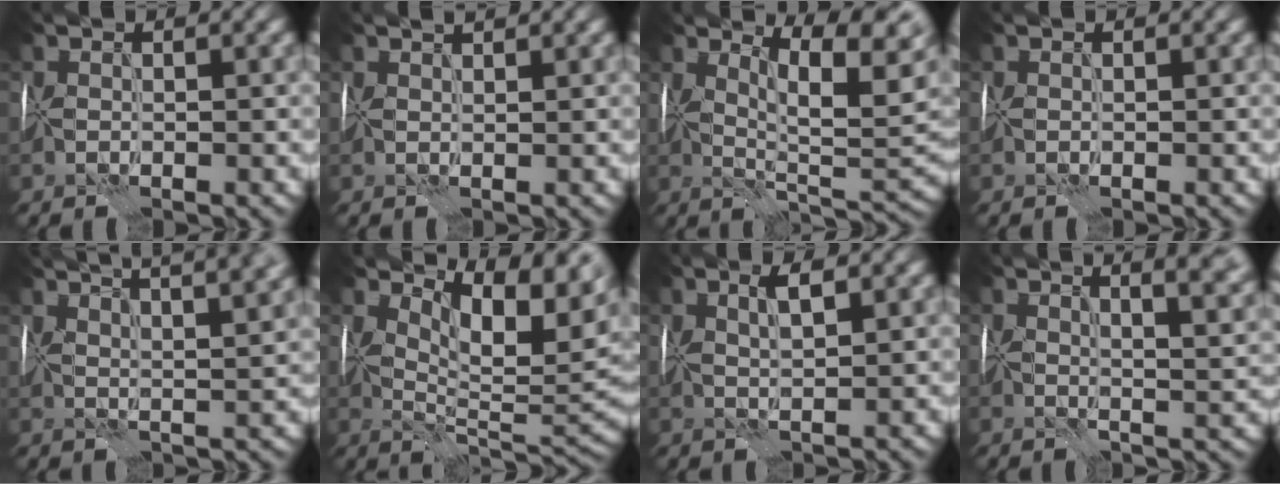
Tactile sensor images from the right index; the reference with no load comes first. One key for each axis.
{"total": 1.2, "fx": 1.0, "fy": 0.0, "fz": 0.7, "tx": -0.010, "ty": 0.006, "tz": 0.012}
{"total": 7.3, "fx": 2.4, "fy": 2.0, "fz": 6.6, "tx": -0.107, "ty": -0.005, "tz": 0.041}
{"total": 0.0}
{"total": 11.7, "fx": 7.5, "fy": 3.7, "fz": 8.2, "tx": -0.108, "ty": 0.052, "tz": 0.081}
{"total": 9.3, "fx": 3.4, "fy": 3.7, "fz": 7.8, "tx": -0.121, "ty": -0.008, "tz": 0.062}
{"total": 2.0, "fx": 0.7, "fy": -0.2, "fz": 1.9, "tx": -0.035, "ty": -0.001, "tz": 0.011}
{"total": 8.9, "fx": 4.6, "fy": 2.9, "fz": 7.1, "tx": -0.077, "ty": 0.028, "tz": 0.046}